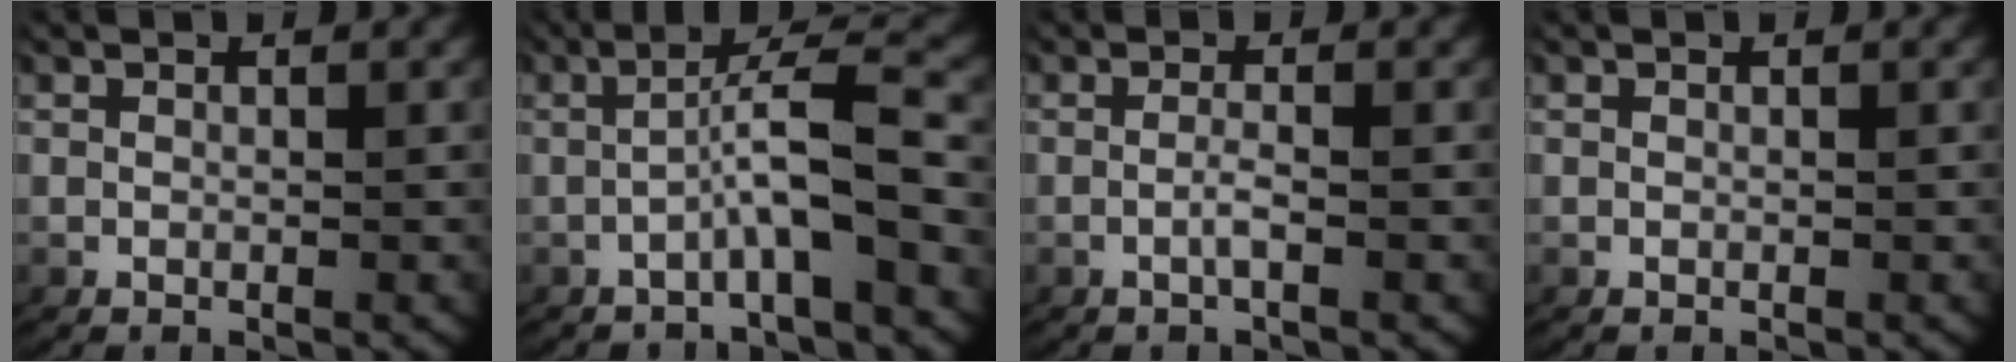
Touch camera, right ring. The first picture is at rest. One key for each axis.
{"total": 4.7, "fx": -1.3, "fy": 0.8, "fz": 4.4, "tx": -0.068, "ty": 0.012, "tz": -0.025}
{"total": 1.3, "fx": -0.6, "fy": 0.1, "fz": 1.2, "tx": -0.028, "ty": -0.004, "tz": -0.012}
{"total": 0.0}